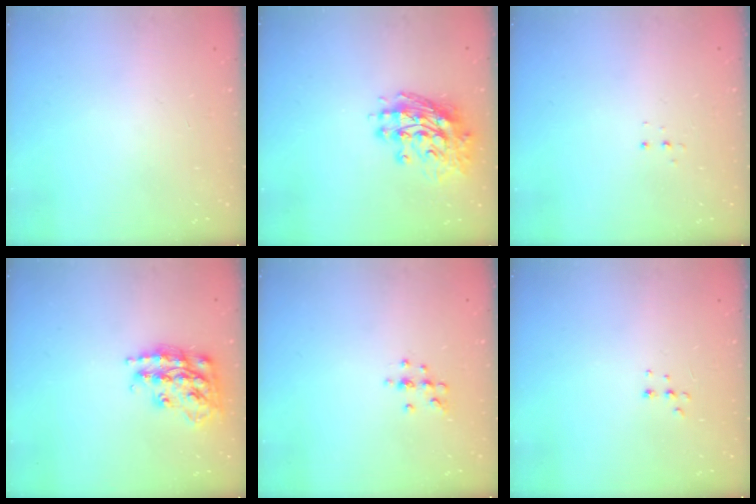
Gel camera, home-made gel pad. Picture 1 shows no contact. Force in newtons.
{"total": 11.8, "press": 11.7, "slide": 1.3}
{"total": 3.3, "press": 3.2, "slide": 0.6}
{"total": 17.9, "press": 17.8, "slide": 1.1}
{"total": 6.5, "press": 6.4, "slide": 1.2}
{"total": 3.4, "press": 3.3, "slide": 0.6}